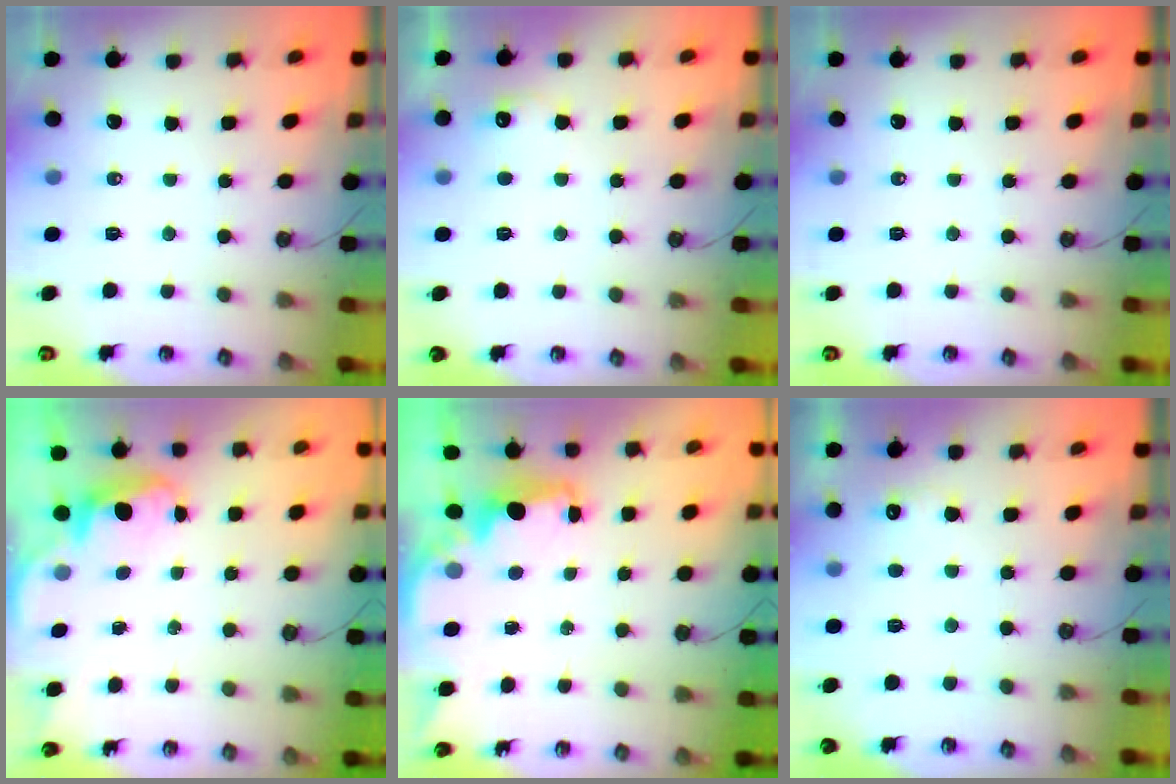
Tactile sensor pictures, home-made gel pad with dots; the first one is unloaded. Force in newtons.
{"total": 6.0, "press": 5.9, "slide": 1.3}
{"total": 0.0}
{"total": 2.5, "press": 2.4, "slide": 0.7}
{"total": 2.9, "press": 2.7, "slide": 0.9}
{"total": 4.5, "press": 4.3, "slide": 1.3}